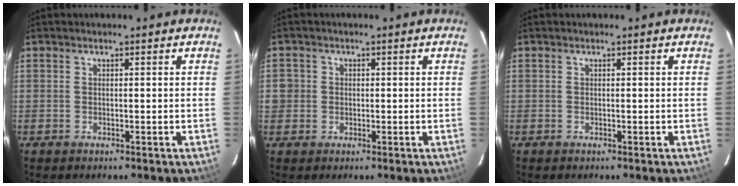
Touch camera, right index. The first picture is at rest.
{"total": 2.9, "force": [-0.4, 2.8, 0.5], "torque": [-0.004, 0.009, -0.005]}
{"total": 0.0}